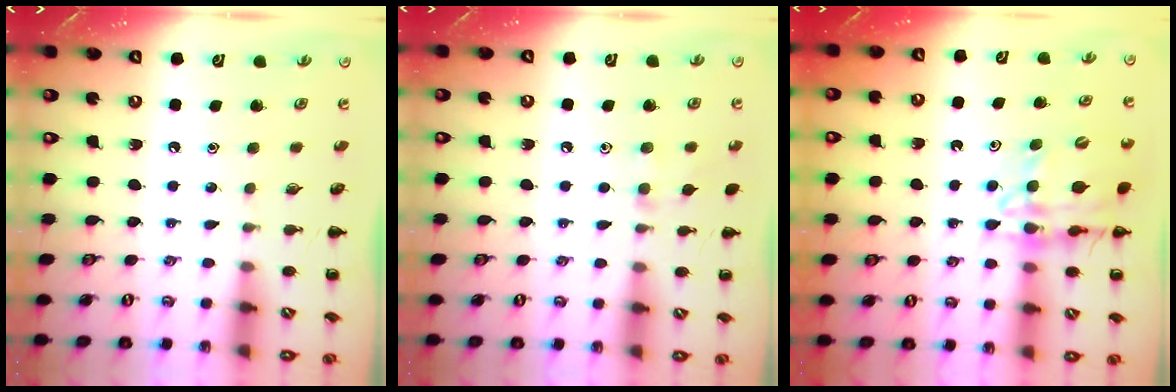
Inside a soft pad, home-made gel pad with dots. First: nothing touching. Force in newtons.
{"total": 6.5, "press": 6.2, "slide": 2.0}
{"total": 14.9, "press": 14.5, "slide": 3.1}